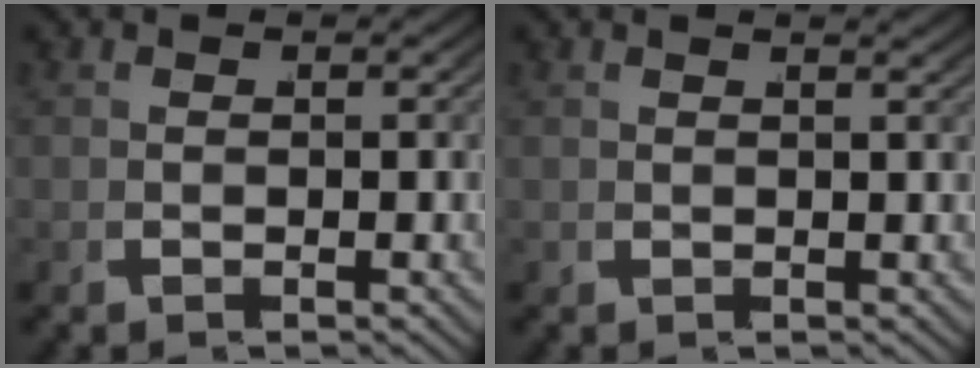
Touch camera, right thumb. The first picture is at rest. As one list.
[{"total": 1.4, "force": [0.6, -1.2, -0.6], "torque": [0.014, 0.007, 0.012]}]